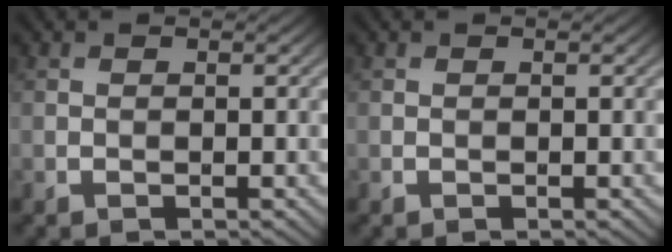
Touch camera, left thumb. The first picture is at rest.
{"total": 0.0}